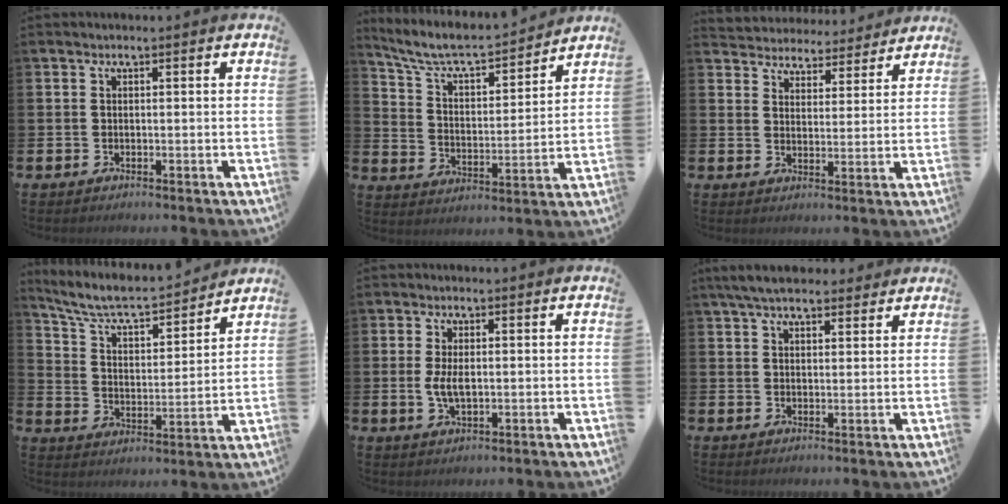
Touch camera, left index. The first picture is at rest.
{"total": 7.4, "force": [6.8, 1.6, 2.6], "torque": [-0.088, -0.051, 0.116]}
{"total": 4.4, "force": [4.2, 1.2, -0.4], "torque": [-0.013, -0.036, 0.072]}
{"total": 7.2, "force": [6.6, 1.4, 2.6], "torque": [-0.087, -0.051, 0.111]}
{"total": 3.4, "force": [0.0, 1.5, 3.0], "torque": [-0.049, 0.001, -0.004]}
{"total": 5.3, "force": [4.8, 1.5, 1.8], "torque": [-0.045, -0.010, 0.089]}